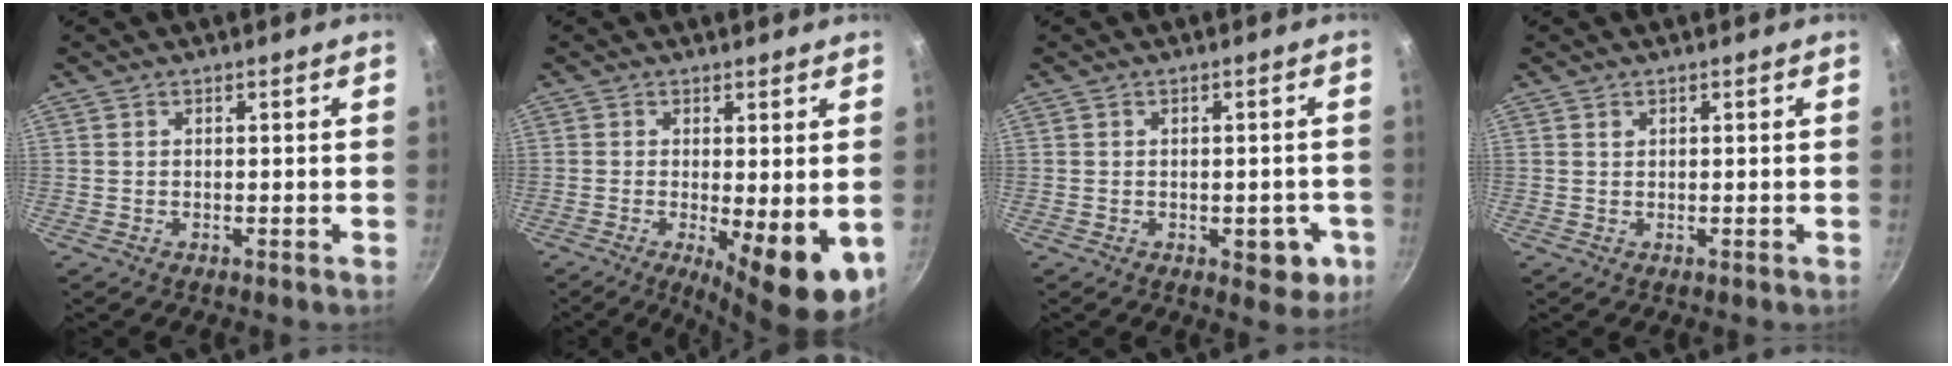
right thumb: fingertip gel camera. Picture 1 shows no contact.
{"total": 10.1, "force": [-2.0, 2.8, 9.5], "torque": [-0.118, -0.009, -0.017]}
{"total": 5.9, "force": [-1.8, 3.5, 4.4], "torque": [-0.023, 0.008, -0.018]}
{"total": 0.6, "force": [0.3, 0.5, 0.2], "torque": [-0.003, 0.000, 0.005]}